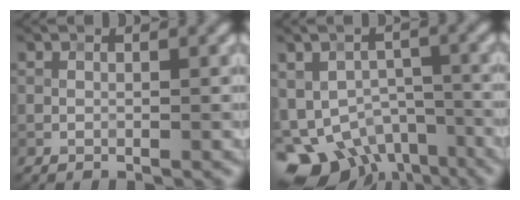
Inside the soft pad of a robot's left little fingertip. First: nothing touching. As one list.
[{"total": 10.3, "force": [-6.7, 5.9, 5.1], "torque": [-0.084, -0.018, -0.099]}]